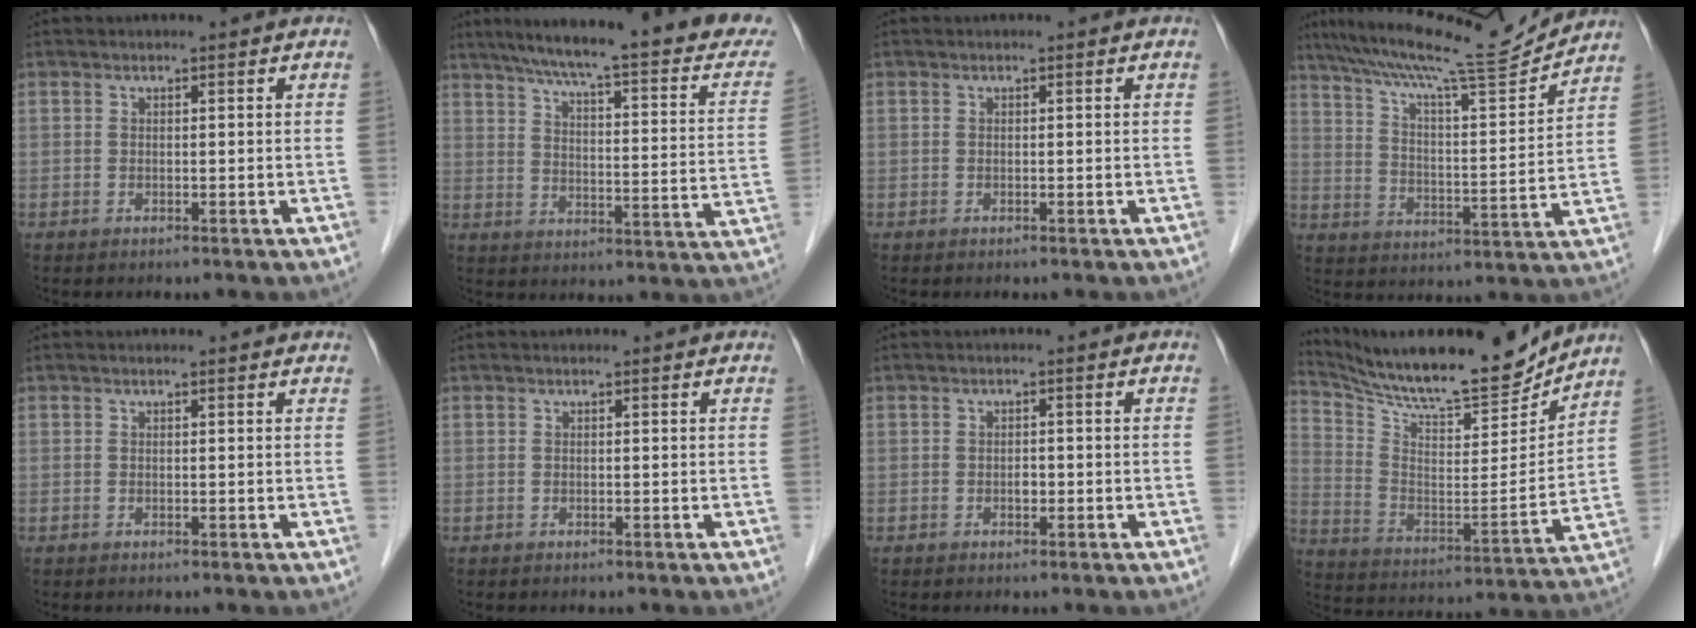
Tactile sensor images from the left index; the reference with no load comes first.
{"total": 24.7, "force": [20.1, 2.4, 14.1], "torque": [-0.199, -0.020, 0.245]}
{"total": 0.0}
{"total": 16.8, "force": [15.6, -0.5, 6.4], "torque": [-0.114, -0.013, 0.240]}
{"total": 2.6, "force": [2.5, 0.3, 0.7], "torque": [-0.015, 0.013, 0.021]}
{"total": 1.2, "force": [1.2, 0.1, 0.3], "torque": [-0.014, 0.009, 0.014]}
{"total": 0.9, "force": [-0.3, 0.5, 0.6], "torque": [-0.012, 0.001, -0.005]}
{"total": 20.4, "force": [18.8, 2.0, 7.6], "torque": [-0.150, -0.033, 0.301]}